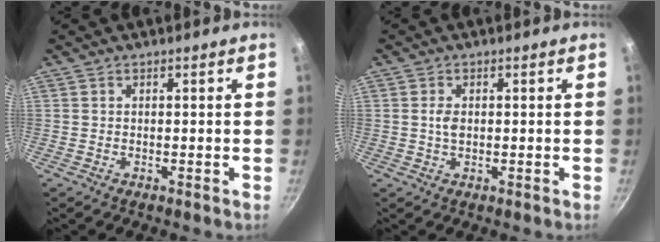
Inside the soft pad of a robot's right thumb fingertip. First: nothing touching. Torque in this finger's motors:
{"motor_torque": [0.51, 0.62, 0.33, 0.62, 0.05]}